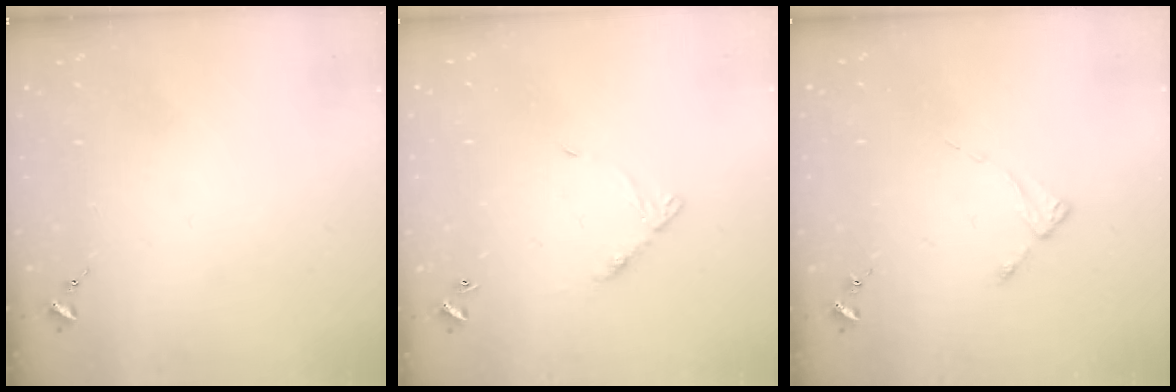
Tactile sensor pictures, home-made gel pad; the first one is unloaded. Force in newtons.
{"total": 6.9, "press": 6.8, "slide": 0.6}
{"total": 2.2, "press": 2.2, "slide": 0.4}